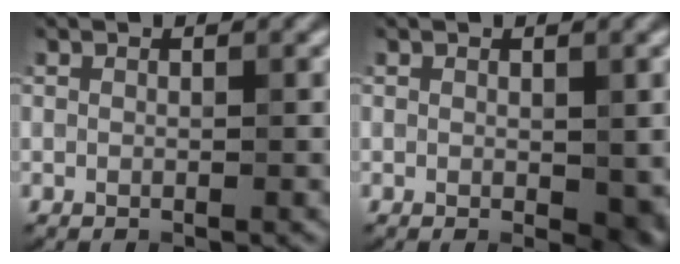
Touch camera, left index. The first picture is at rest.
{"total": 3.1, "force": [-0.3, 1.7, 2.6], "torque": [-0.035, -0.009, 0.001]}